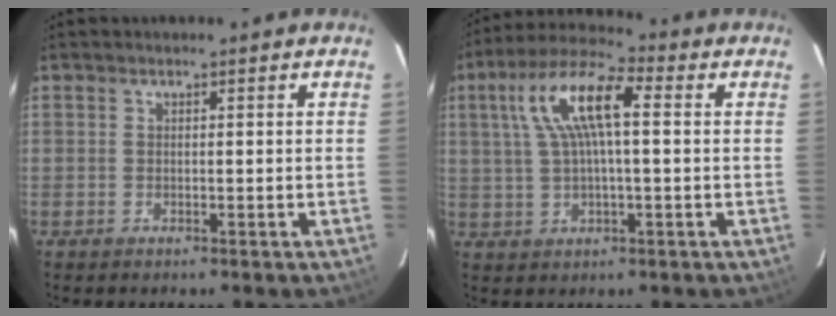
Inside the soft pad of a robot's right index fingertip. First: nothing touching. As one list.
[{"total": 12.0, "force": [2.7, 3.7, 11.1], "torque": [-0.213, 0.027, 0.047]}]